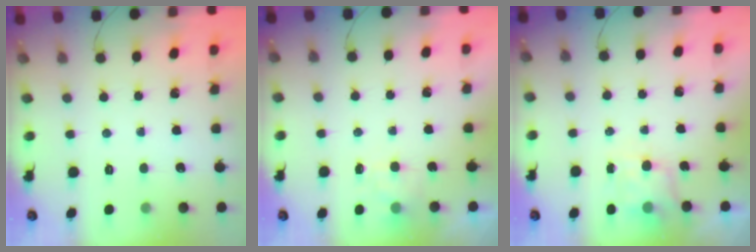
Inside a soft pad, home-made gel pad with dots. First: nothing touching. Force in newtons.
{"total": 2.0, "press": 1.4, "slide": 1.3}
{"total": 4.9, "press": 4.9, "slide": 0.6}